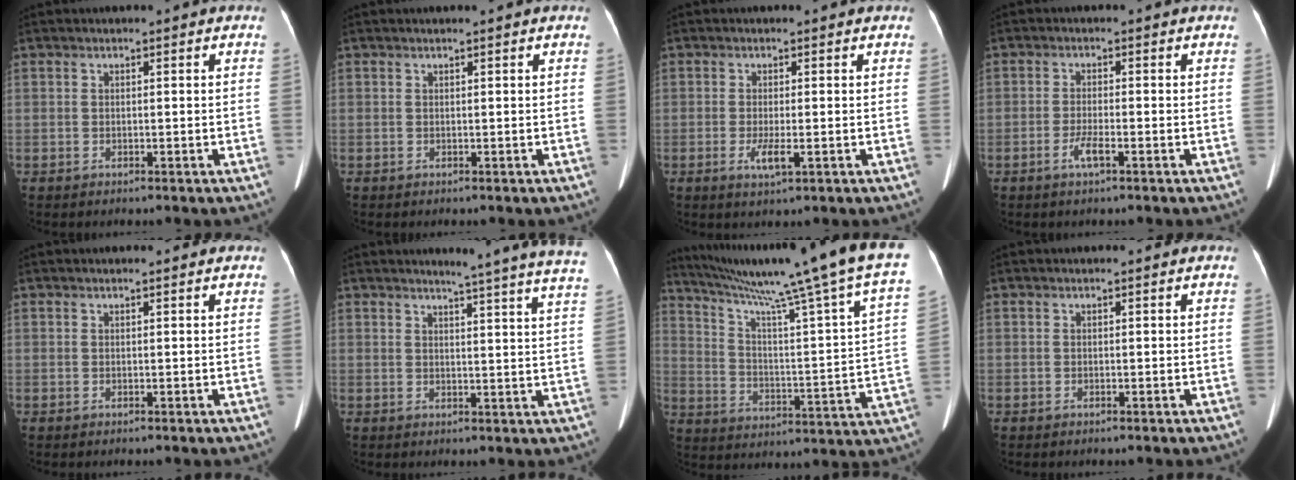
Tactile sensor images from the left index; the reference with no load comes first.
{"total": 0.0}
{"total": 2.9, "force": [-0.8, 0.5, 2.7], "torque": [-0.053, -0.007, -0.013]}
{"total": 2.5, "force": [-1.5, 0.2, 2.0], "torque": [-0.046, -0.005, -0.031]}
{"total": 1.0, "force": [1.0, 0.0, 0.4], "torque": [-0.015, 0.008, 0.011]}
{"total": 15.8, "force": [14.4, -1.7, 6.2], "torque": [-0.086, -0.076, 0.156]}
{"total": 27.4, "force": [21.1, -0.6, 17.3], "torque": [-0.276, -0.051, 0.284]}
{"total": 0.0}